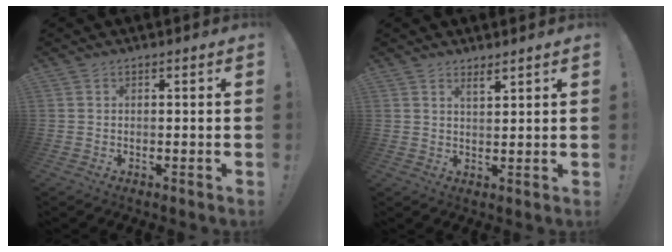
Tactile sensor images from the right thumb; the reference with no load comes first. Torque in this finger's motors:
{"motor_torque": [0.07, 0.05, 0.10, -0.03, 0.01]}